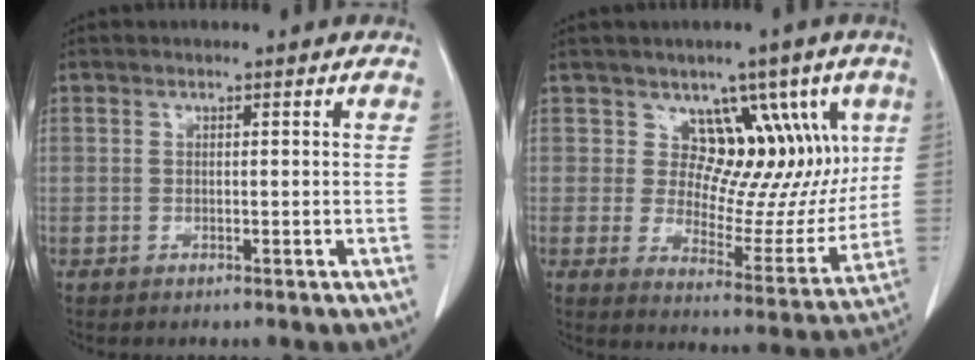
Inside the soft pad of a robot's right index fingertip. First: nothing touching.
{"total": 11.9, "force": [5.5, 7.4, 7.6], "torque": [-0.075, 0.010, 0.091]}